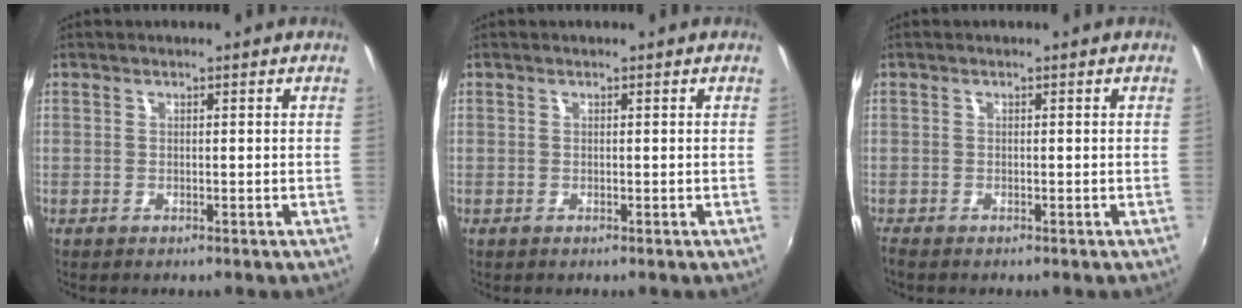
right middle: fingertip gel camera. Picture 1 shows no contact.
{"total": 0.0}
{"total": 0.8, "force": [-0.7, 0.1, 0.3], "torque": [-0.009, -0.004, -0.015]}